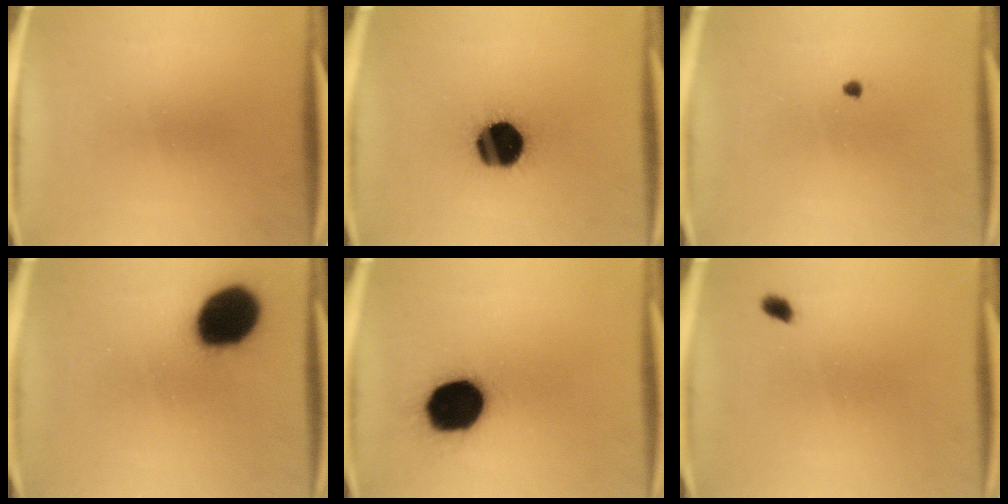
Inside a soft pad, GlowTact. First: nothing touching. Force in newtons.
{"total": 18.5}
{"total": 1.0}
{"total": 18.9}
{"total": 19.8}
{"total": 1.4}